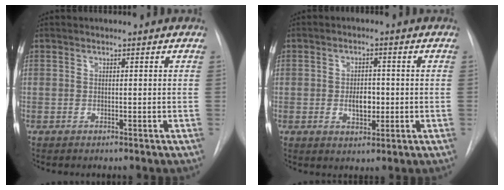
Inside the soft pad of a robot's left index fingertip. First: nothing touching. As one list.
[{"total": 4.1, "force": [-0.5, 2.3, 3.3], "torque": [-0.050, 0.001, -0.002]}]